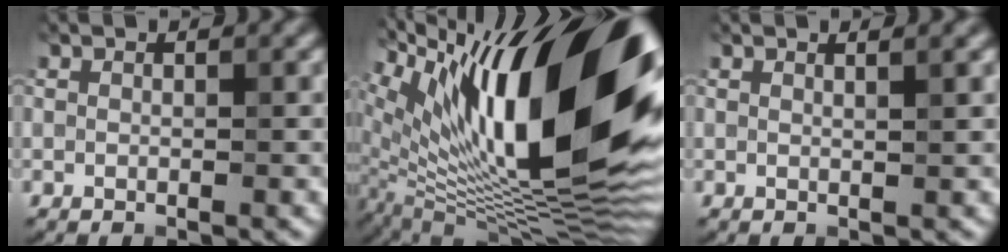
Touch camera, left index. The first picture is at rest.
{"total": 19.7, "force": [6.8, 6.6, 17.3], "torque": [-0.269, 0.029, 0.110]}
{"total": 1.3, "force": [0.8, 0.5, 0.9], "torque": [-0.002, 0.001, 0.003]}